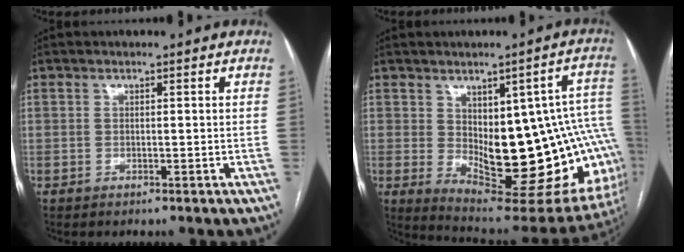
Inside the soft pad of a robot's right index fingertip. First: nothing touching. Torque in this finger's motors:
{"motor_torque": [2.14, 0.00, 1.05, 0.13]}